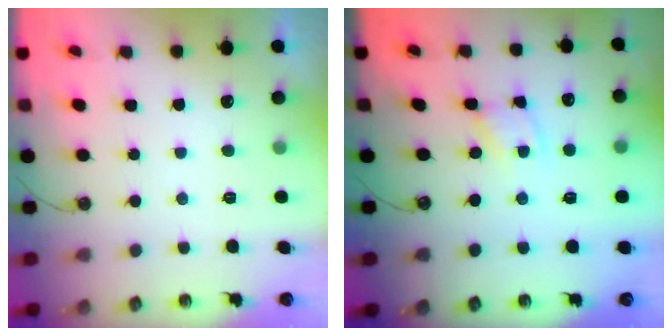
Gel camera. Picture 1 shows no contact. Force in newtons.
{"total": 2.4, "press": 2.4, "slide": 0.1}